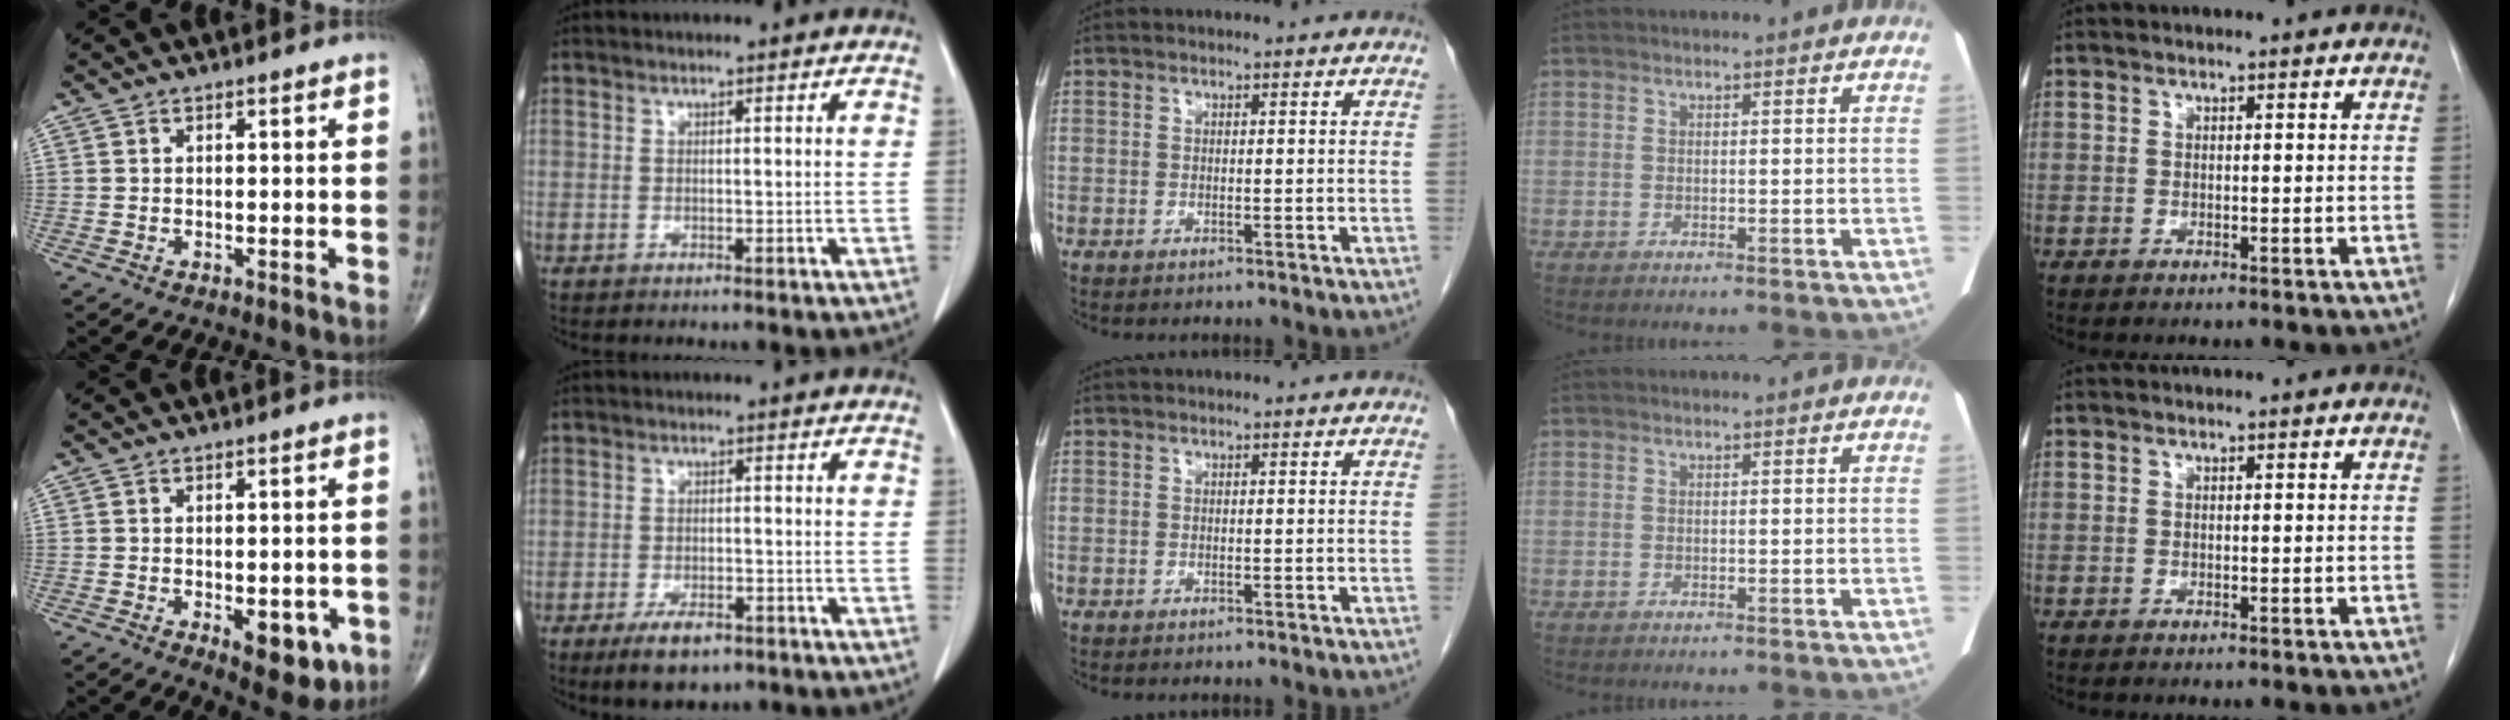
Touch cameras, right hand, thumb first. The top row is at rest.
{"thumb": {"total": 8.1, "force": [-2.6, 3.8, 6.6], "torque": [-0.062, -0.005, -0.024]}, "index": {"total": 5.3, "force": [-3.5, 2.2, 3.4], "torque": [-0.062, -0.003, -0.052]}}